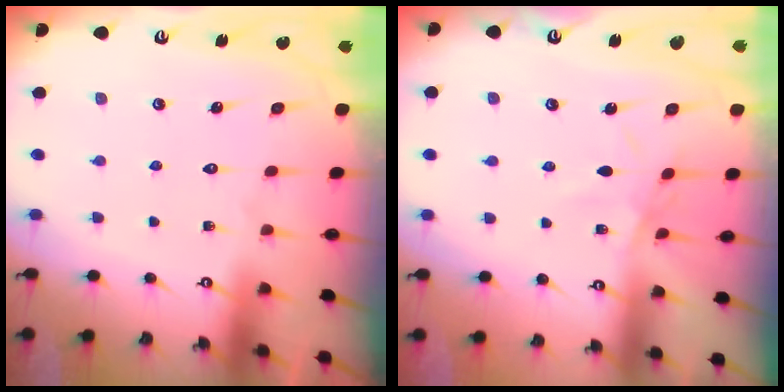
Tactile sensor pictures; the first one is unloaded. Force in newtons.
{"total": 3.5, "press": 3.5, "slide": 0.3}